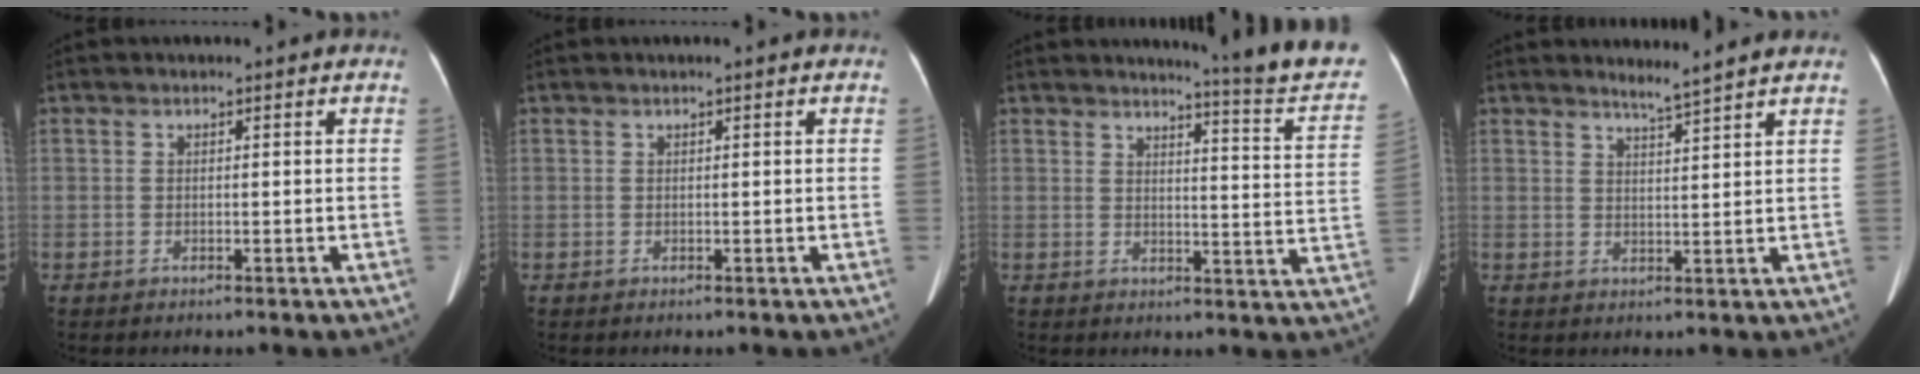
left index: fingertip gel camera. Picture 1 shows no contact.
{"total": 0.0}
{"total": 12.9, "force": [12.0, -1.0, 4.6], "torque": [-0.051, -0.075, 0.124]}
{"total": 3.2, "force": [2.9, -1.0, 1.0], "torque": [-0.023, -0.007, 0.050]}